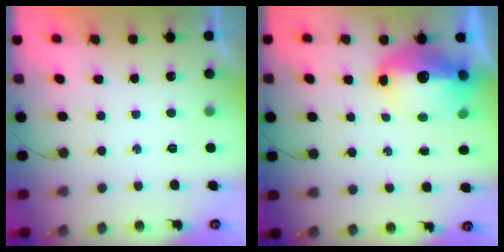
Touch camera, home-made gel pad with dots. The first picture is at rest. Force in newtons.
{"total": 16.7, "press": 16.6, "slide": 1.7}